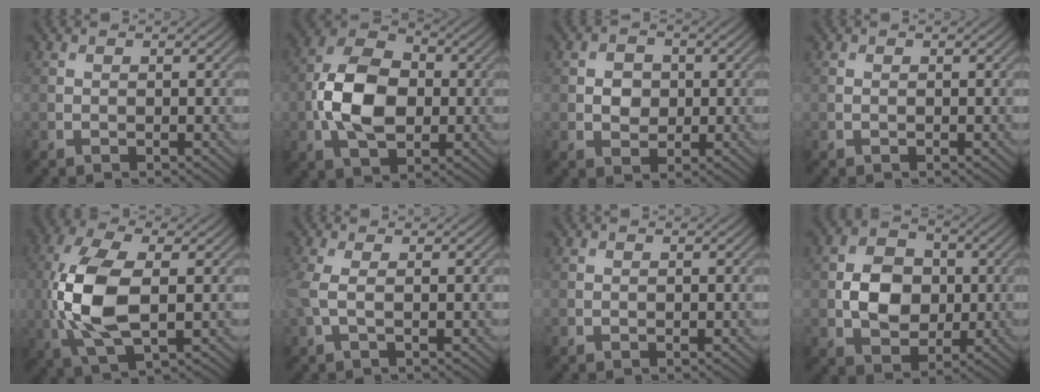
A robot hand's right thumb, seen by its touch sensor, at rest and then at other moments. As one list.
[{"total": 10.8, "force": [-1.3, 6.9, 8.2], "torque": [-0.179, 0.004, -0.029]}, {"total": 2.9, "force": [0.0, 2.5, 1.5], "torque": [-0.033, -0.001, -0.007]}, {"total": 0.0}, {"total": 11.2, "force": [-0.6, 5.3, 9.9], "torque": [-0.233, -0.001, -0.011]}, {"total": 2.7, "force": [0.1, 0.6, 2.6], "torque": [-0.072, 0.004, -0.004]}, {"total": 0.0}, {"total": 6.9, "force": [-0.2, 5.4, 4.3], "torque": [-0.083, 0.002, -0.010]}]